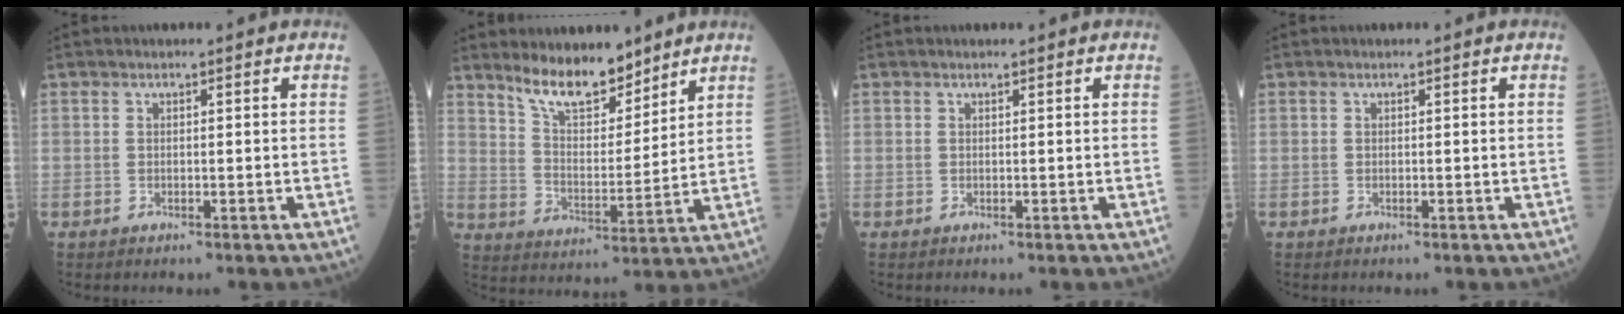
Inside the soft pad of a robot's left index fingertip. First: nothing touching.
{"total": 9.2, "force": [7.8, 2.9, 4.0], "torque": [-0.072, -0.004, 0.146]}
{"total": 0.0}
{"total": 0.0}